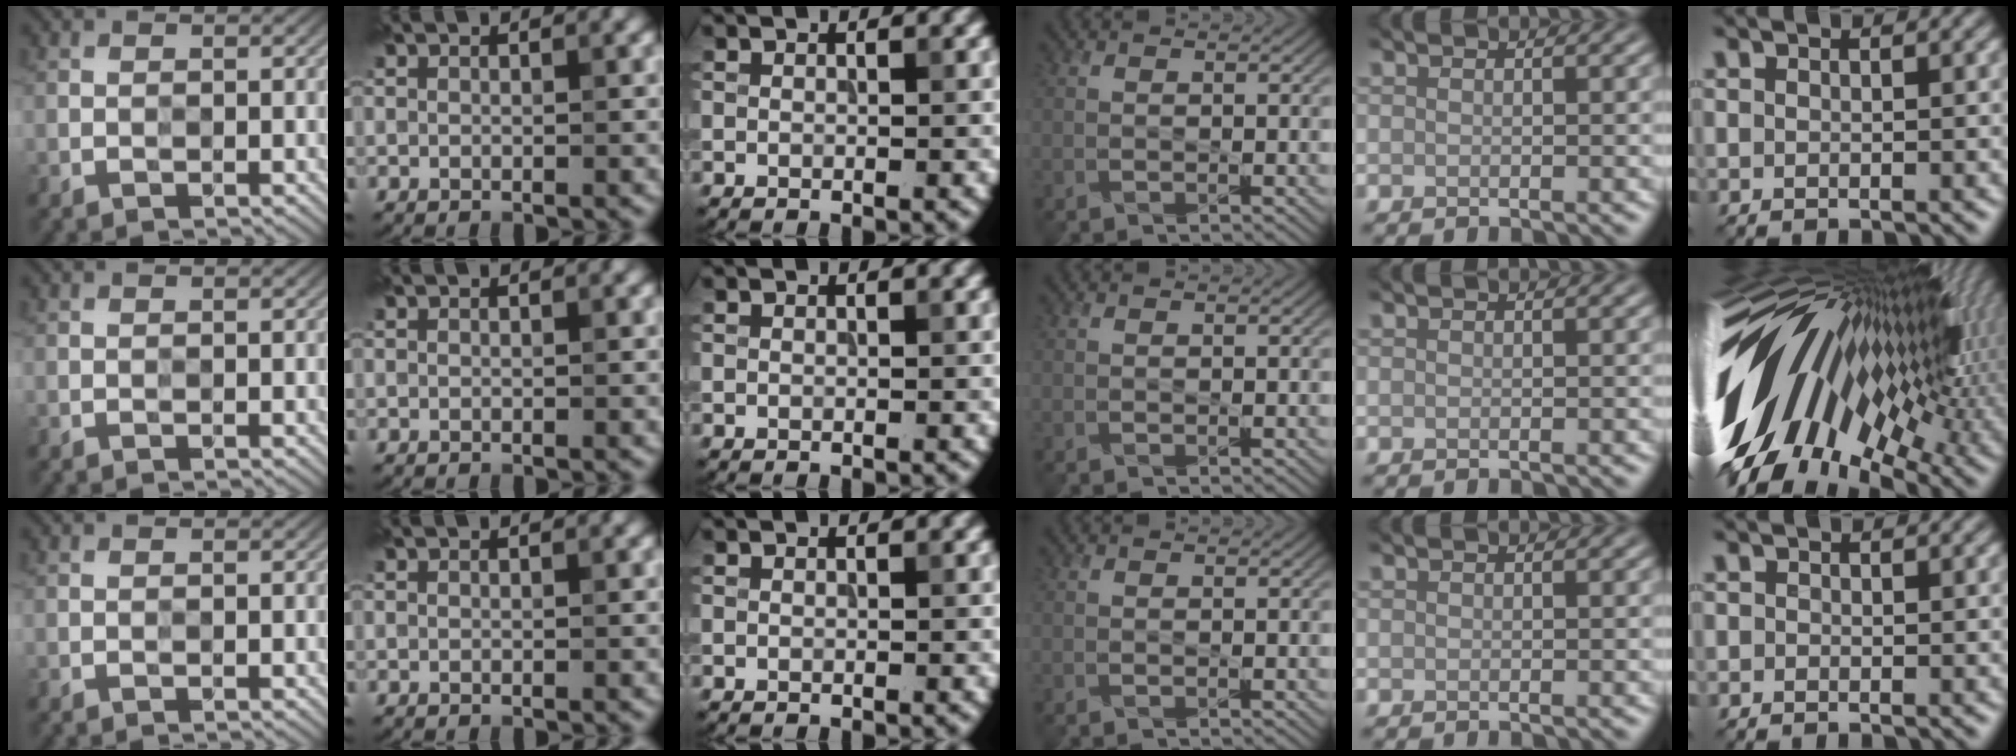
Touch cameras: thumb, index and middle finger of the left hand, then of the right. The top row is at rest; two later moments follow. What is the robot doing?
{"motion": "press", "object": "sticky note"}